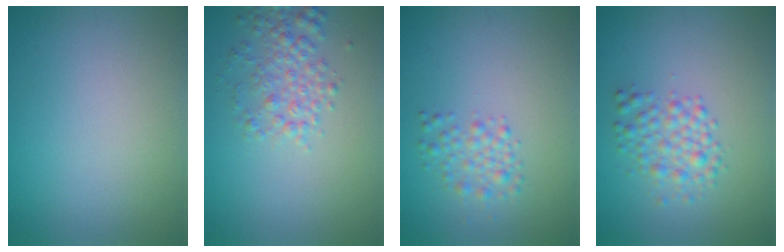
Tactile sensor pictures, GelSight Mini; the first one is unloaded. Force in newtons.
{"total": 2.7, "press": 2.7, "slide": 0.1}
{"total": 1.9, "press": 1.9, "slide": 0.0}
{"total": 2.7, "press": 2.7, "slide": 0.1}